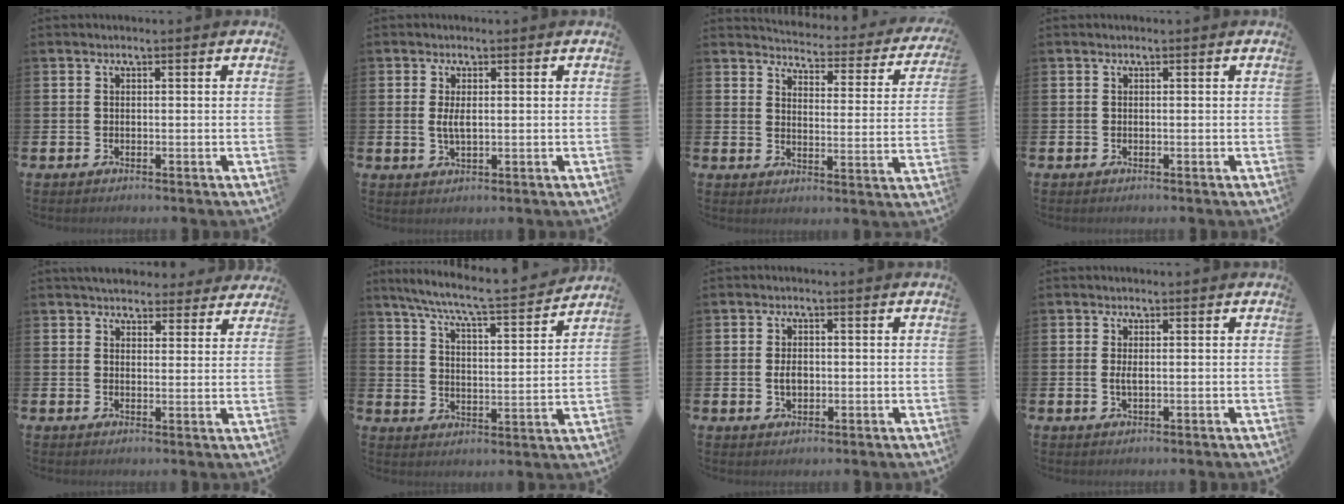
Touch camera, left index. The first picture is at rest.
{"total": 2.4, "force": [0.4, 0.9, 2.2], "torque": [-0.043, 0.002, 0.005]}
{"total": 3.8, "force": [3.7, 0.8, 0.6], "torque": [-0.029, -0.038, 0.054]}
{"total": 0.0}
{"total": 4.9, "force": [4.6, 1.6, 0.3], "torque": [-0.013, -0.027, 0.083]}
{"total": 7.5, "force": [6.9, 0.0, 3.0], "torque": [-0.087, -0.052, 0.116]}
{"total": 2.4, "force": [0.0, 1.6, 1.8], "torque": [-0.027, 0.002, -0.003]}
{"total": 1.4, "force": [0.1, 0.5, 1.3], "torque": [-0.024, 0.001, 0.001]}